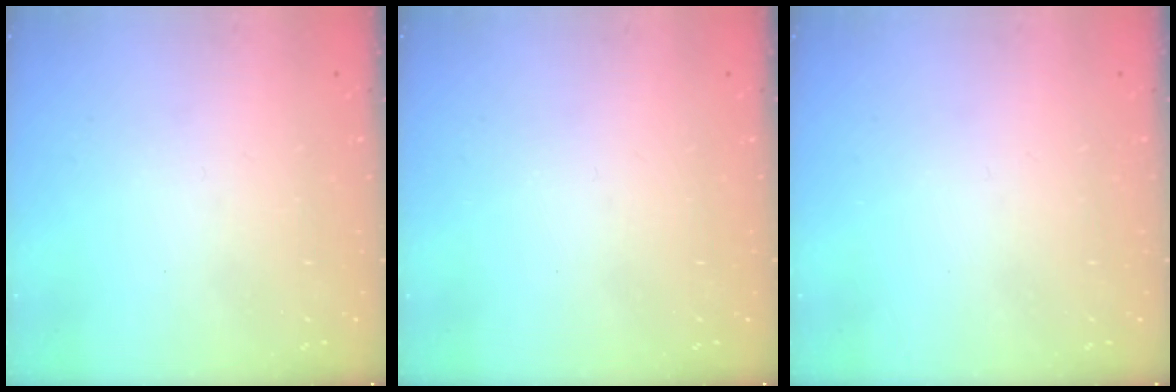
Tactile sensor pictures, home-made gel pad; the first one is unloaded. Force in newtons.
{"total": 0.0}
{"total": 0.0}